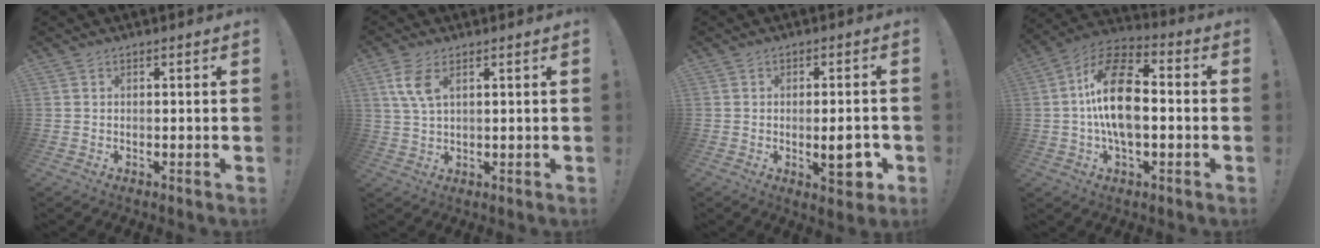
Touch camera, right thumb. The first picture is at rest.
{"total": 6.7, "force": [2.9, 3.1, 5.2], "torque": [-0.115, -0.006, 0.053]}
{"total": 8.0, "force": [-1.8, 2.7, 7.3], "torque": [-0.078, -0.004, -0.026]}
{"total": 17.2, "force": [-0.4, 9.5, 14.4], "torque": [-0.261, 0.016, -0.008]}